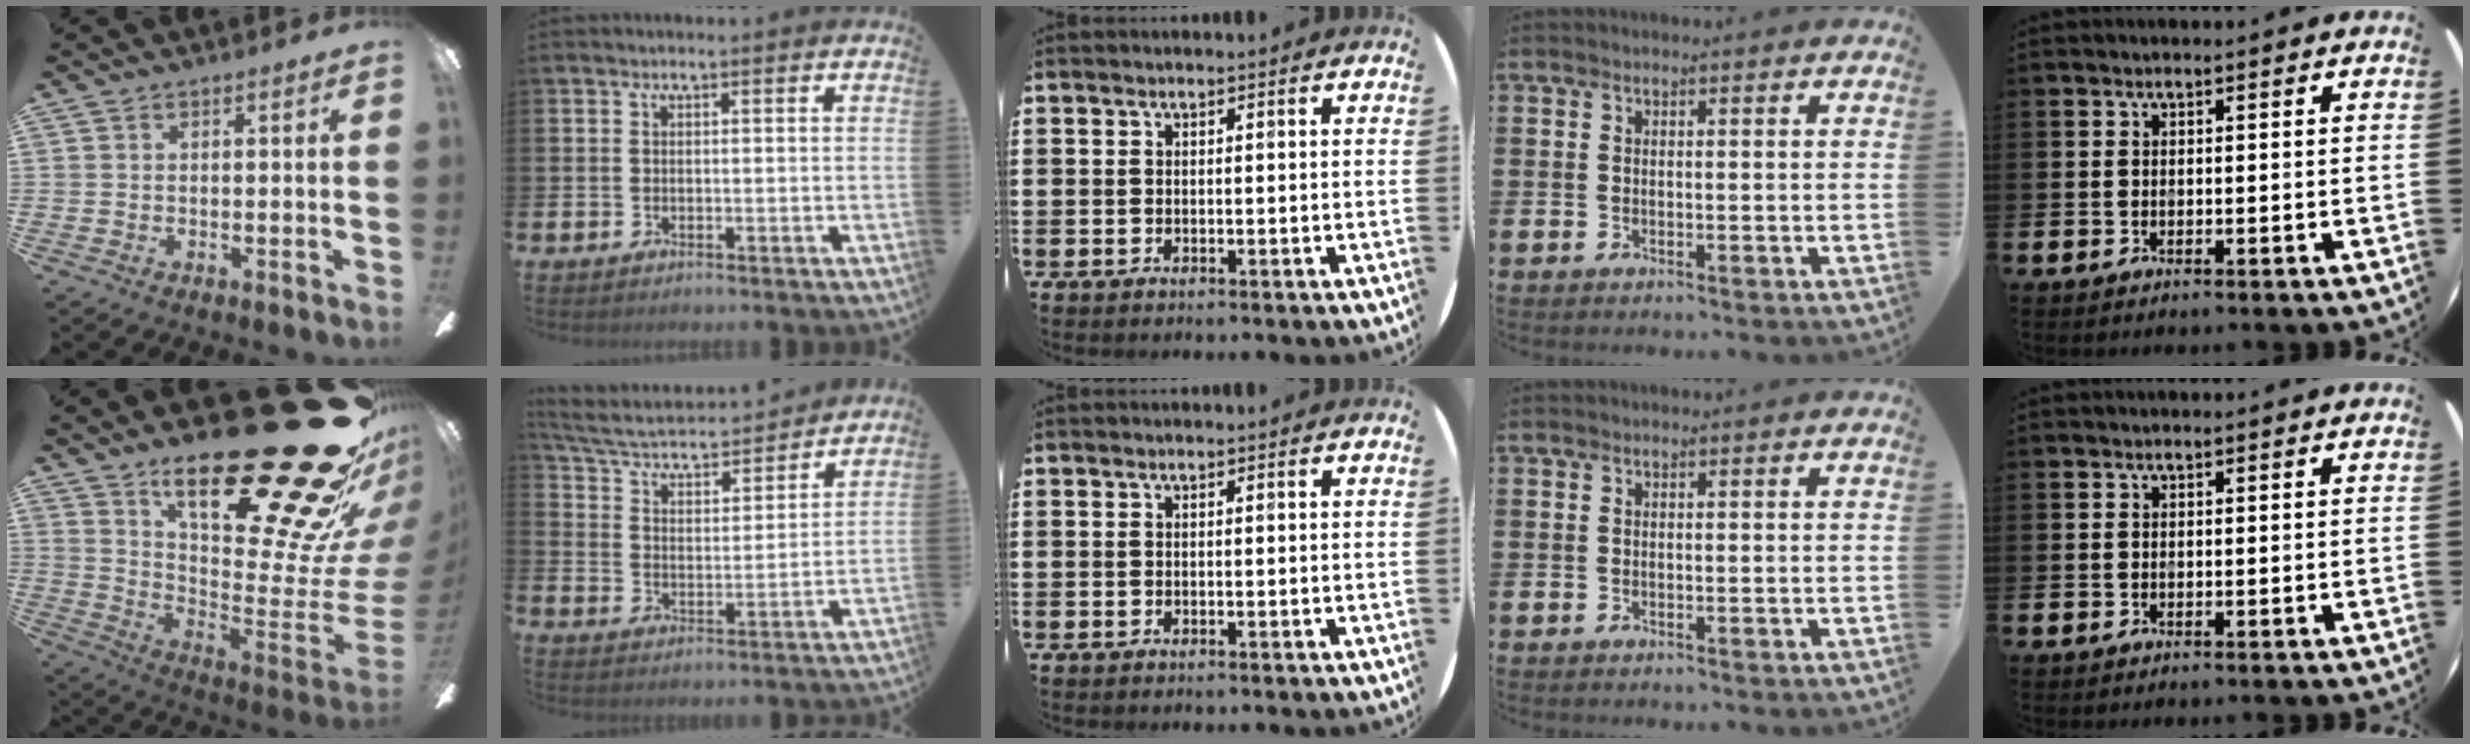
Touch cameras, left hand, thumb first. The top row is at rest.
{"thumb": {"total": 34.9, "force": [21.8, 9.8, 25.4], "torque": [-0.296, -0.183, 0.387]}, "index": {"total": 5.2, "force": [4.7, 1.5, 1.5], "torque": [-0.062, -0.041, 0.074]}}